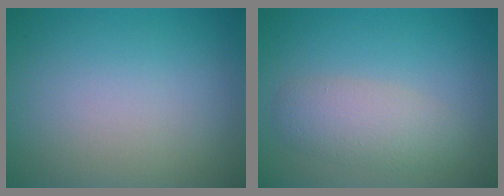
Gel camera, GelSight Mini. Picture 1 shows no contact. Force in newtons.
{"total": 3.2, "press": 3.2, "slide": 0.1}